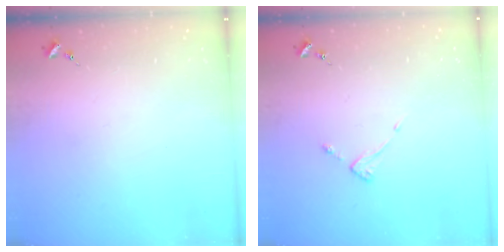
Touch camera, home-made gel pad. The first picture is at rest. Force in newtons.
{"total": 2.6, "press": 2.6, "slide": 0.3}